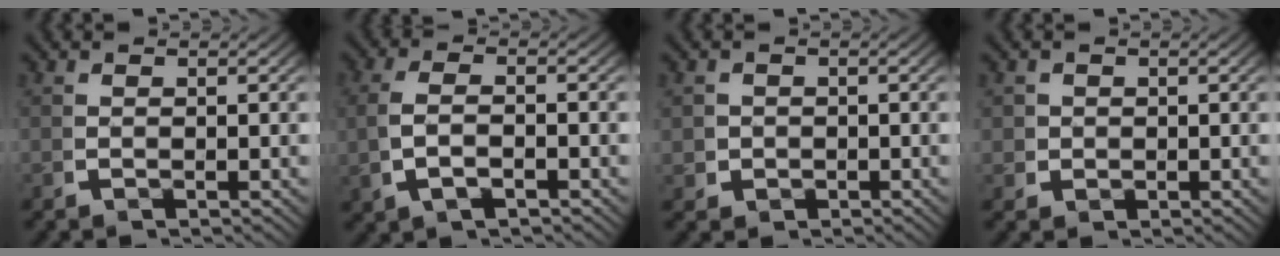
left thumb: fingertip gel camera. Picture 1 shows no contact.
{"total": 3.3, "force": [-0.4, 1.7, 2.8], "torque": [-0.069, -0.001, -0.002]}
{"total": 2.4, "force": [-0.2, 2.2, 0.8], "torque": [-0.024, -0.016, 0.003]}
{"total": 2.3, "force": [0.4, 2.2, 0.8], "torque": [-0.024, -0.014, 0.012]}